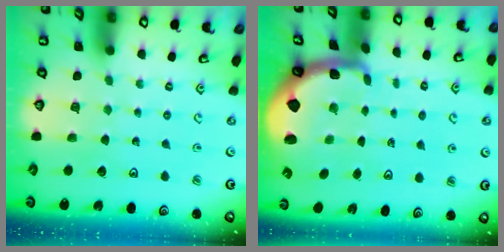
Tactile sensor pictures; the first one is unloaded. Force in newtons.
{"total": 1.8, "press": 1.8, "slide": 0.4}